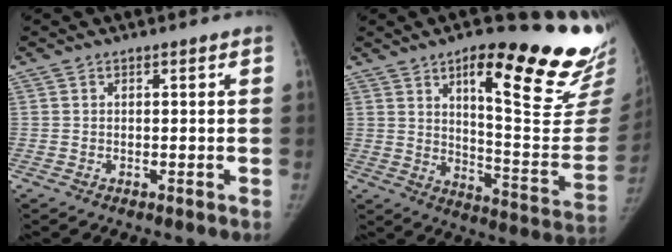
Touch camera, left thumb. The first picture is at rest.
{"total": 27.1, "force": [17.1, 6.5, 20.0], "torque": [-0.219, -0.098, 0.240]}